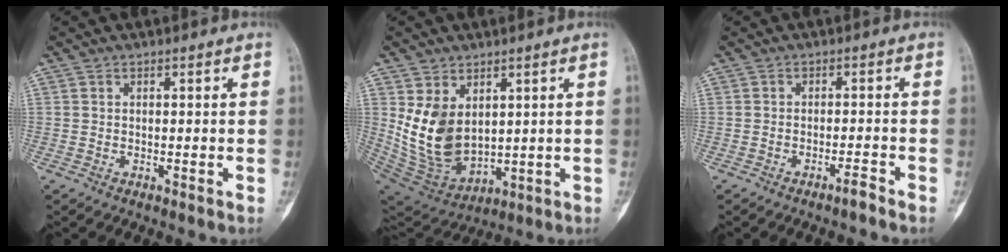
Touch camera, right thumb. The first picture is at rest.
{"total": 12.9, "force": [3.0, 8.7, 9.0], "torque": [-0.149, -0.025, 0.089]}
{"total": 2.0, "force": [-1.6, 0.0, 1.1], "torque": [-0.025, 0.012, -0.027]}